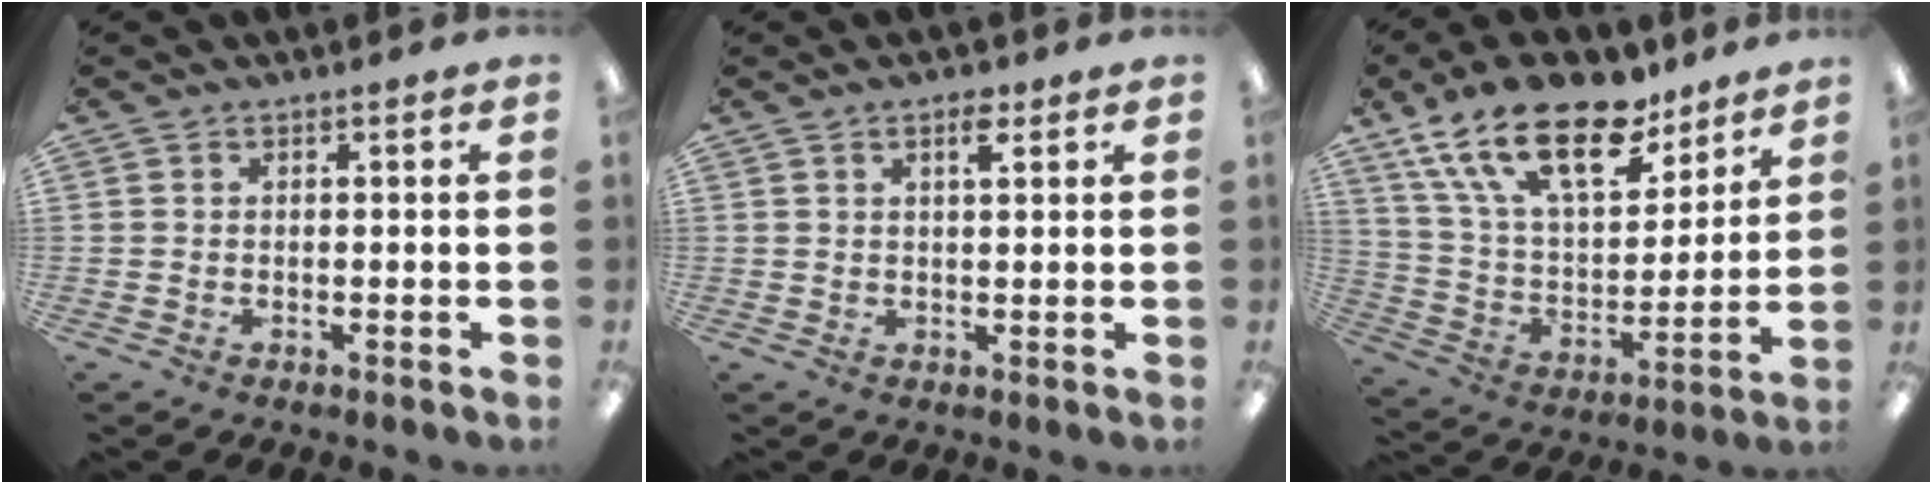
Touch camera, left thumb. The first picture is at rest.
{"total": 3.3, "force": [2.1, 1.0, 2.3], "torque": [-0.029, -0.008, 0.031]}
{"total": 22.6, "force": [15.1, 10.2, 13.3], "torque": [-0.248, -0.081, 0.269]}